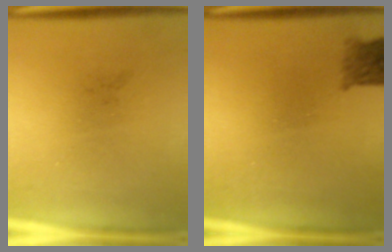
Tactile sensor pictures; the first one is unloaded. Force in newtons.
{"total": 2.8}